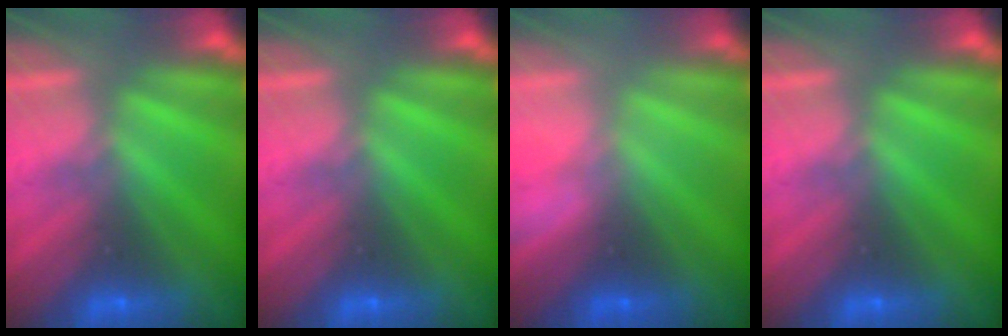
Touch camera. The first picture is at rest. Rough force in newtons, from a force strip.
{"total": 0.0}
{"total": 2.7}
{"total": 0.0}